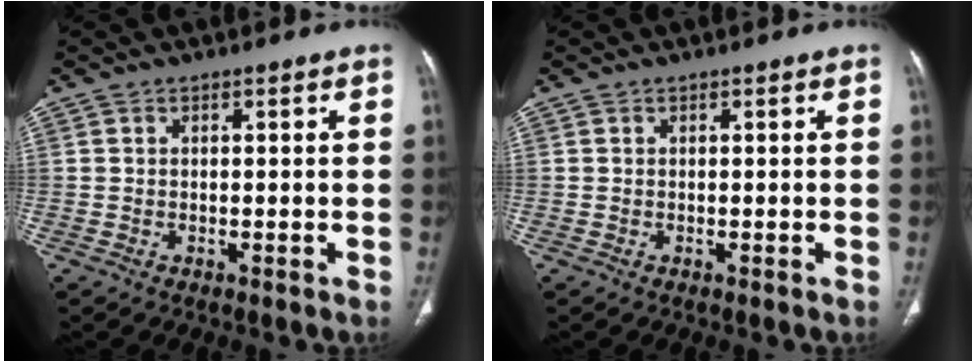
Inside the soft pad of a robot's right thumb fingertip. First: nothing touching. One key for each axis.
{"total": 0.0}